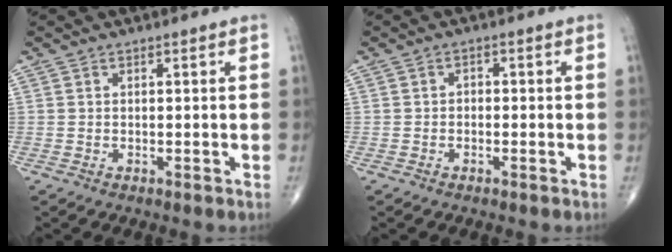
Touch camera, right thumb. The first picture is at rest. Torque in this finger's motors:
{"motor_torque": [-0.37, -0.31, -0.14, -0.07, 0.02]}